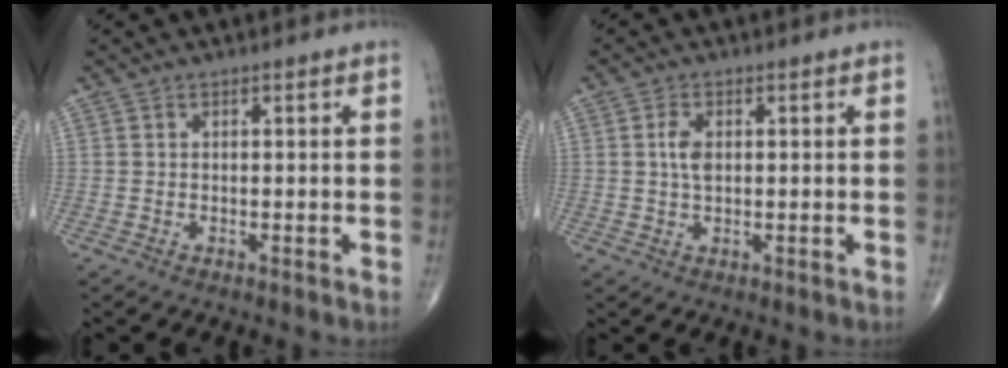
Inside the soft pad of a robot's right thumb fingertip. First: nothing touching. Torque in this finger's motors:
{"motor_torque": [0.70, 0.42, 0.48, -0.02, 0.05]}